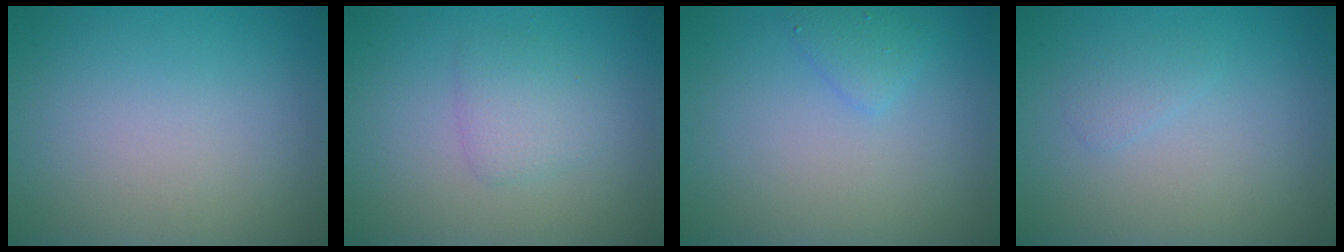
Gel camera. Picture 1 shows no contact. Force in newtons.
{"total": 1.9, "press": 1.9, "slide": 0.0}
{"total": 1.4, "press": 1.4, "slide": 0.1}
{"total": 0.9, "press": 0.9, "slide": 0.0}